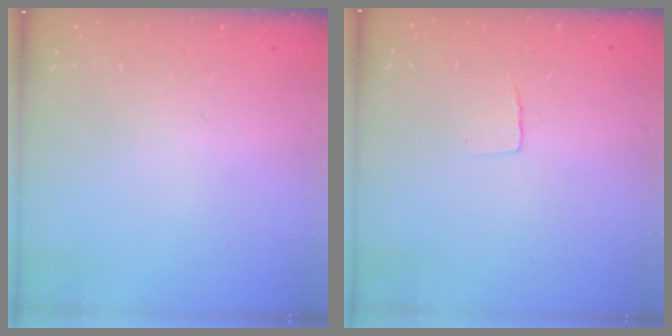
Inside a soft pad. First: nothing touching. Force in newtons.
{"total": 4.0, "press": 4.0, "slide": 0.2}